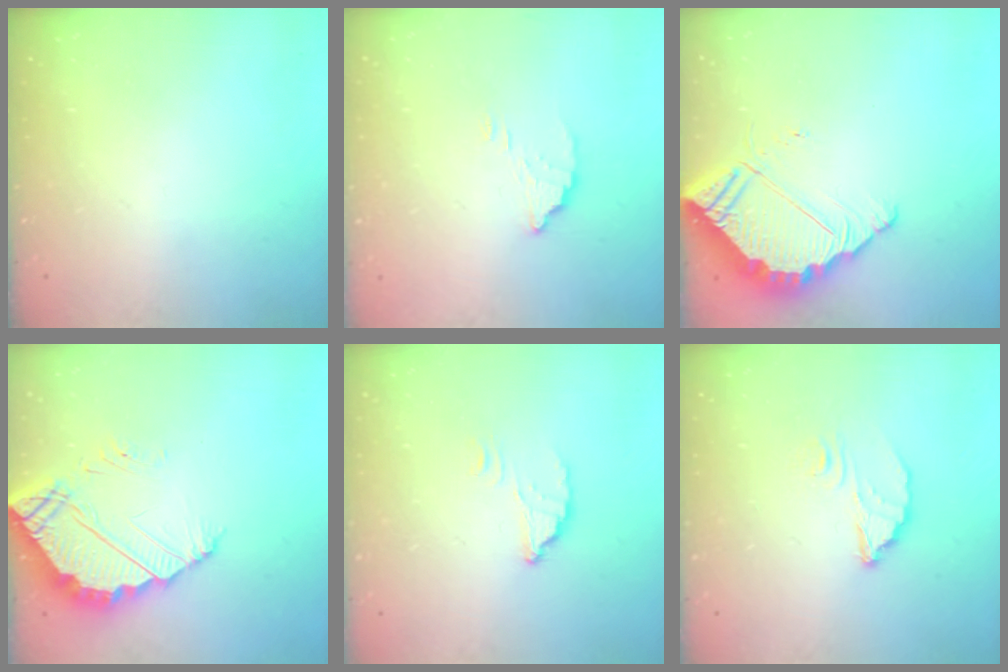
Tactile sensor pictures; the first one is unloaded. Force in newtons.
{"total": 3.1, "press": 3.1, "slide": 0.4}
{"total": 5.9, "press": 5.9, "slide": 0.2}
{"total": 4.2, "press": 4.2, "slide": 0.6}
{"total": 3.1, "press": 3.1, "slide": 0.4}
{"total": 4.0, "press": 4.0, "slide": 0.2}